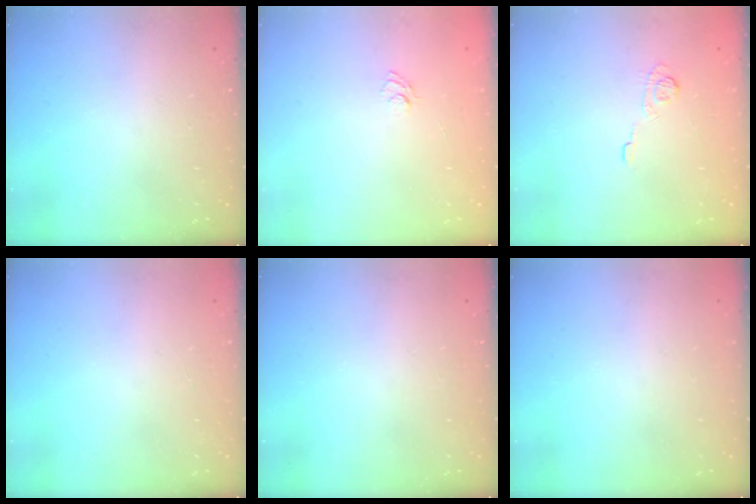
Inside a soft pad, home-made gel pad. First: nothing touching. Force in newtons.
{"total": 3.7, "press": 3.5, "slide": 1.3}
{"total": 4.5, "press": 4.2, "slide": 1.6}
{"total": 0.0}
{"total": 0.0}
{"total": 0.0}